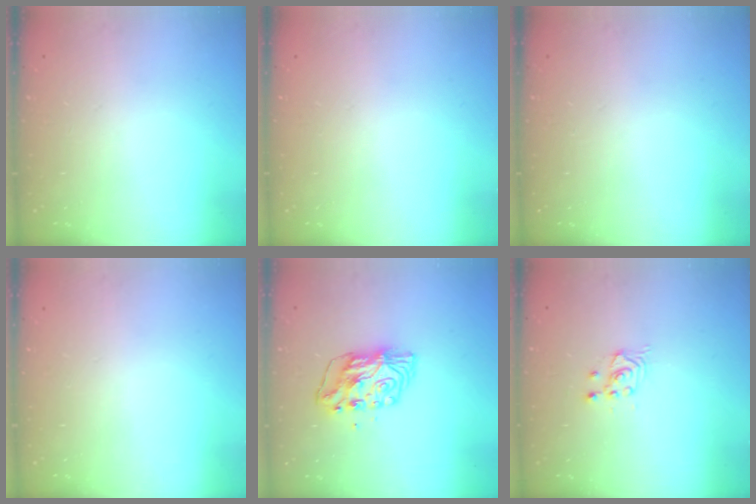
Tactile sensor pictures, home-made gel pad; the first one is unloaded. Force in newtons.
{"total": 0.0}
{"total": 0.0}
{"total": 0.0}
{"total": 7.0, "press": 7.0, "slide": 0.6}
{"total": 2.6, "press": 2.6, "slide": 0.1}